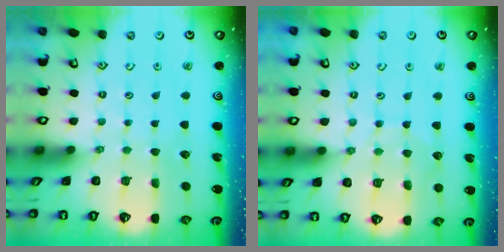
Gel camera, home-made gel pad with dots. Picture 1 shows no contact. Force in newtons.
{"total": 6.0, "press": 6.0, "slide": 0.6}